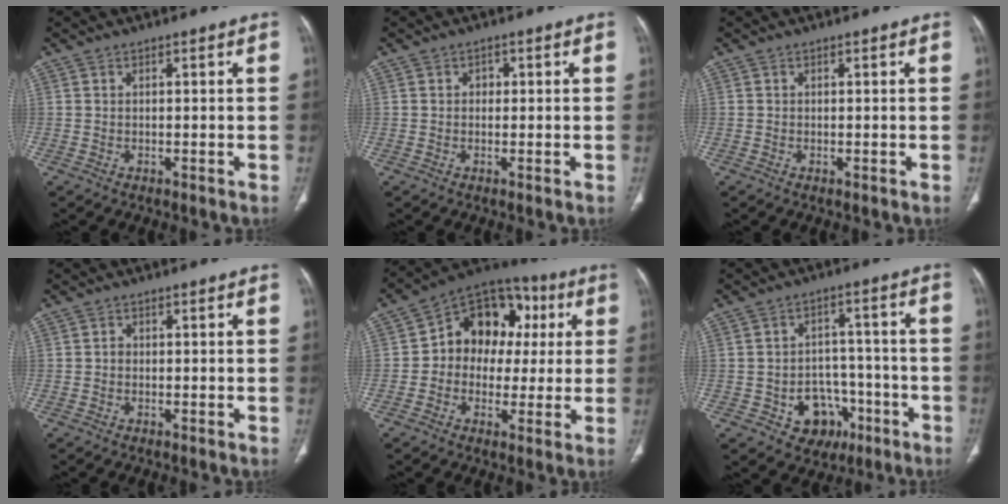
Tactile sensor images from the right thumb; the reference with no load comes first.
{"total": 1.3, "force": [0.1, 1.1, 0.6], "torque": [-0.001, 0.004, -0.002]}
{"total": 0.0}
{"total": 0.8, "force": [-0.2, 0.7, 0.4], "torque": [-0.002, 0.003, -0.006]}
{"total": 15.2, "force": [1.9, 12.1, 9.0], "torque": [-0.073, 0.033, 0.018]}
{"total": 10.0, "force": [-4.3, 8.0, 4.2], "torque": [-0.018, 0.041, -0.052]}